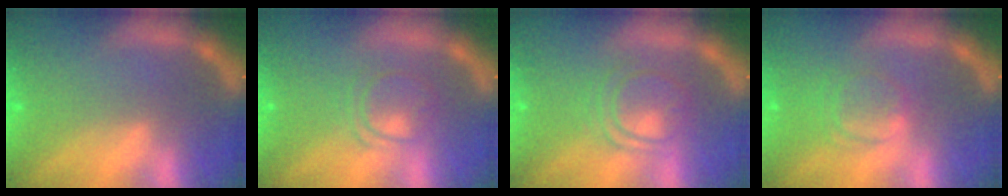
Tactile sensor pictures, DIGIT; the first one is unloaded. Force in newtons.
{"total": 3.5}
{"total": 5.0}
{"total": 3.5}